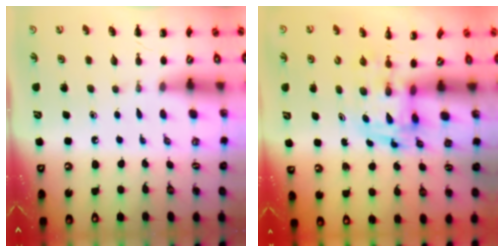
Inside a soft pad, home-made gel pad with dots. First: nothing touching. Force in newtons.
{"total": 2.9, "press": 2.9, "slide": 0.5}